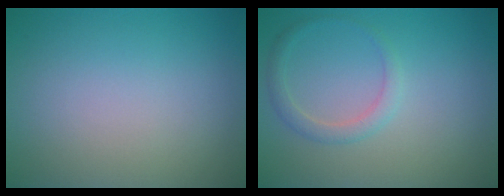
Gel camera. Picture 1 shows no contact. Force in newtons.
{"total": 1.7, "press": 1.7, "slide": 0.2}